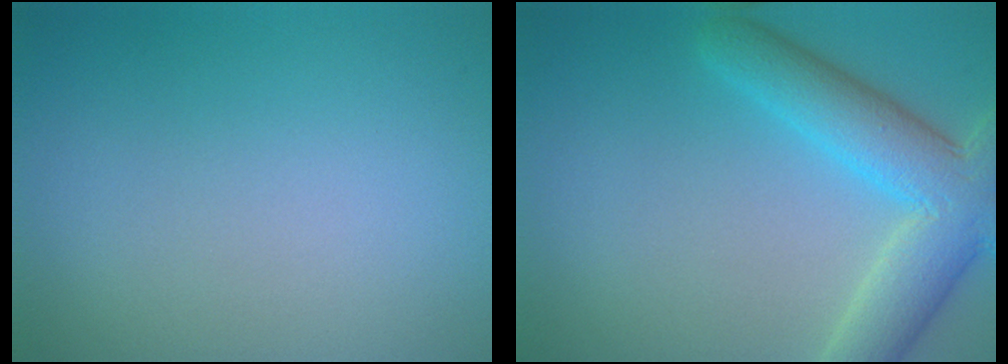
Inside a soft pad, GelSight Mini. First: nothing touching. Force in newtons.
{"total": 6.8, "press": 6.8, "slide": 0.3}